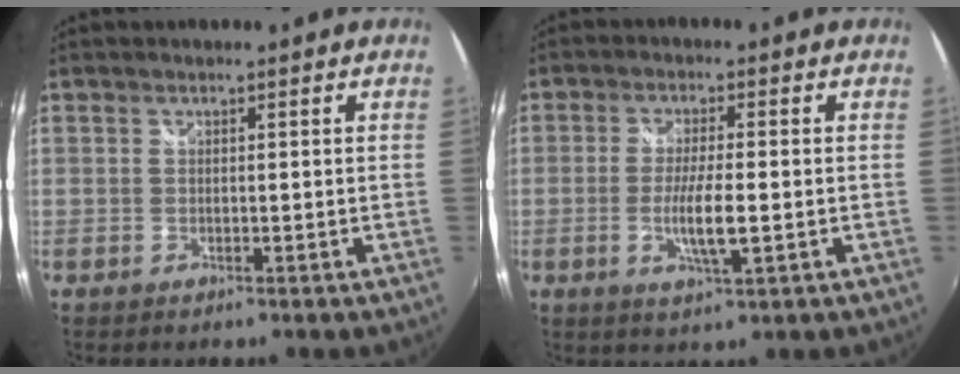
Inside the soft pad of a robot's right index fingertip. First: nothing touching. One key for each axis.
{"total": 6.1, "fx": -1.3, "fy": 0.7, "fz": 5.9, "tx": -0.114, "ty": -0.007, "tz": -0.020}